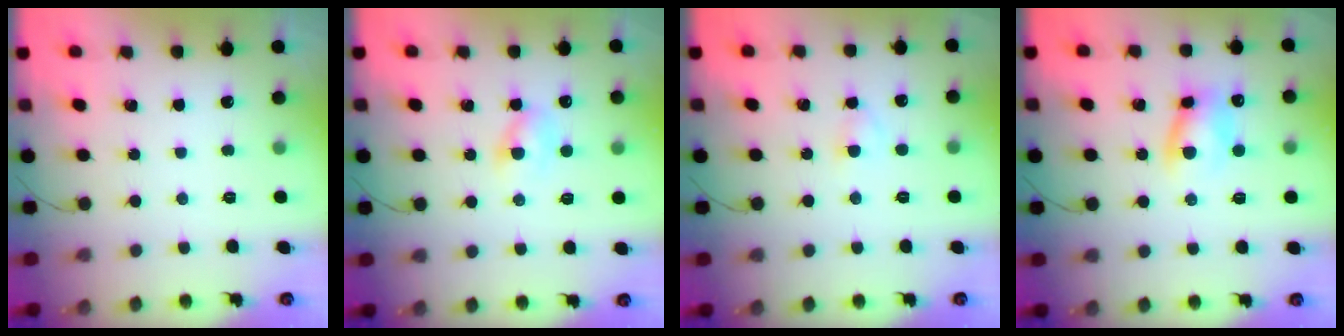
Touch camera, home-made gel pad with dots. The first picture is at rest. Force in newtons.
{"total": 3.4, "press": 3.2, "slide": 1.2}
{"total": 2.4, "press": 2.3, "slide": 0.9}
{"total": 8.1, "press": 8.0, "slide": 1.3}